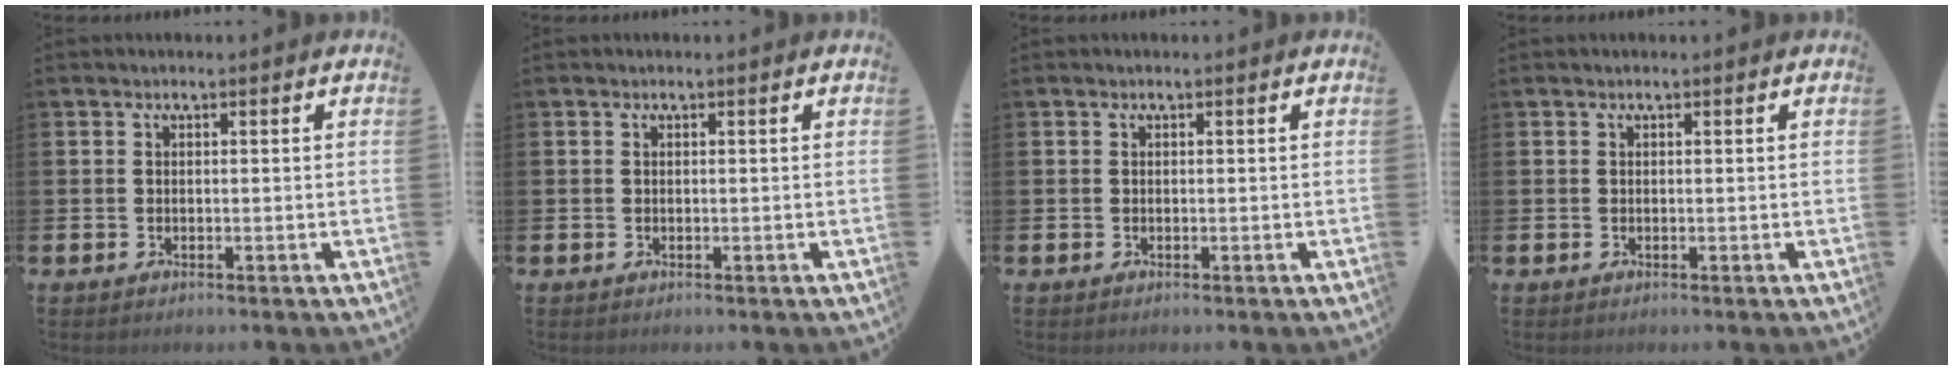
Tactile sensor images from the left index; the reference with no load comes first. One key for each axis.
{"total": 0.0}
{"total": 0.0}
{"total": 0.0}